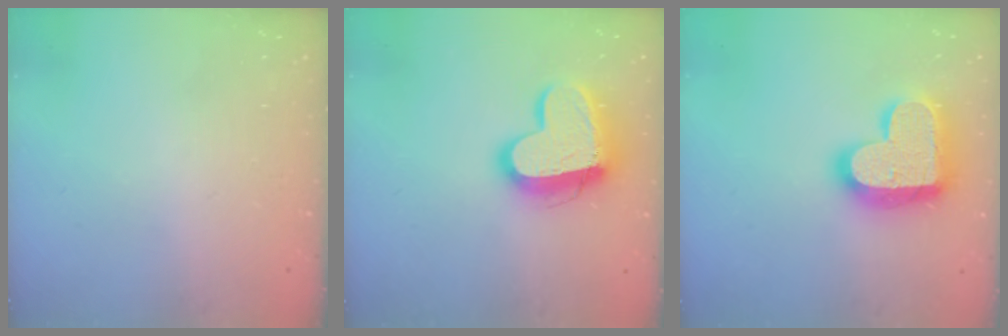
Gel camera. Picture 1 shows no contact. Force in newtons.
{"total": 16.7, "press": 16.6, "slide": 1.4}
{"total": 21.4, "press": 21.4, "slide": 1.3}